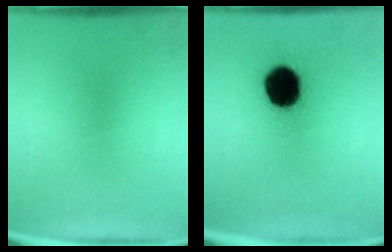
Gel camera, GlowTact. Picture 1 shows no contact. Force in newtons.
{"total": 14.4}